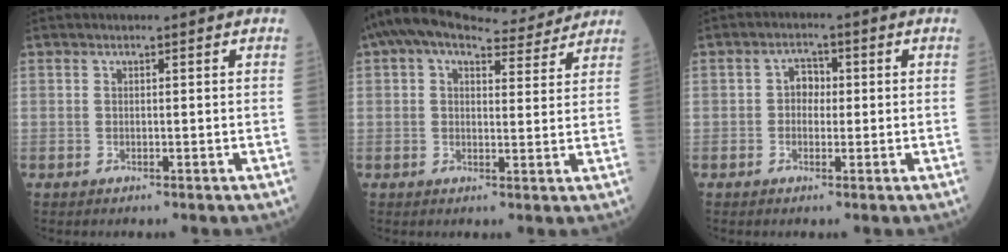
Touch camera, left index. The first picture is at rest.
{"total": 11.6, "force": [10.4, 3.0, 4.0], "torque": [-0.060, 0.029, 0.138]}
{"total": 2.8, "force": [-0.1, 2.1, 1.9], "torque": [-0.026, 0.010, -0.006]}